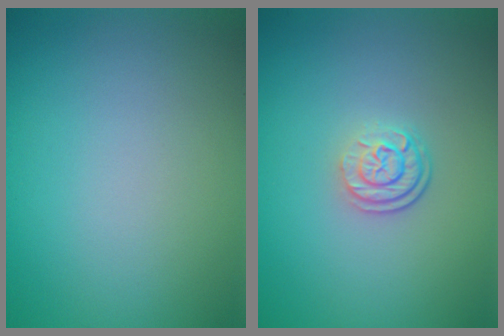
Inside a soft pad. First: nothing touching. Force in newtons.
{"total": 2.5, "press": 1.9, "slide": 1.6}